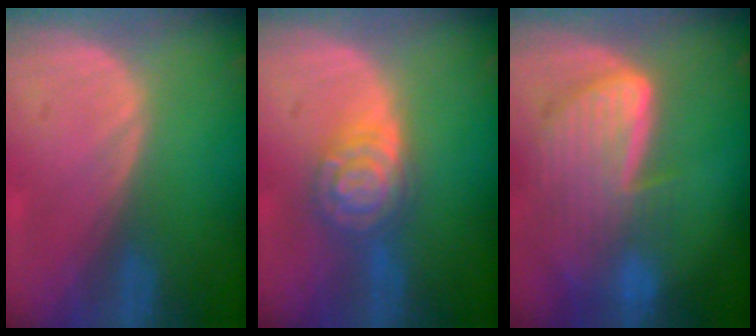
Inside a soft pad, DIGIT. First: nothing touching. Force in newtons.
{"total": 6.3, "press": 6.3, "slide": 0.5}
{"total": 9.2, "press": 8.0, "slide": 4.7}